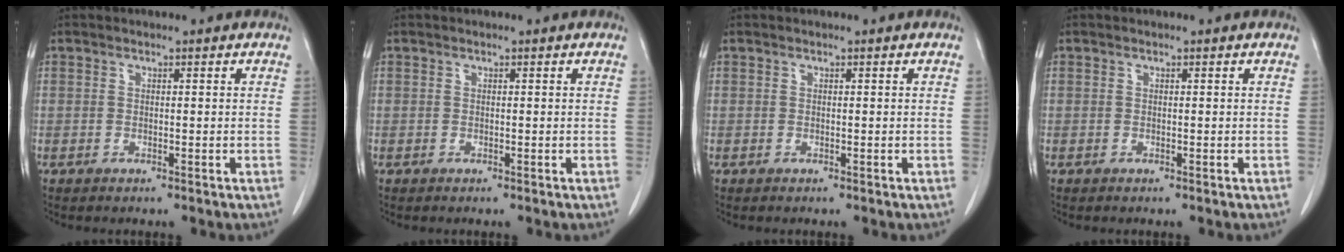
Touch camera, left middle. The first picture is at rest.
{"total": 0.0}
{"total": 0.0}
{"total": 0.0}